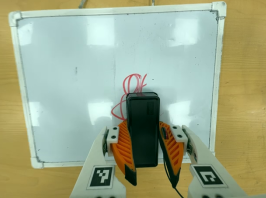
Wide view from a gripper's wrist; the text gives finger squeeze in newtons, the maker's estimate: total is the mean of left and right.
{"total": 8.3, "left": 7.5, "right": 9.0}